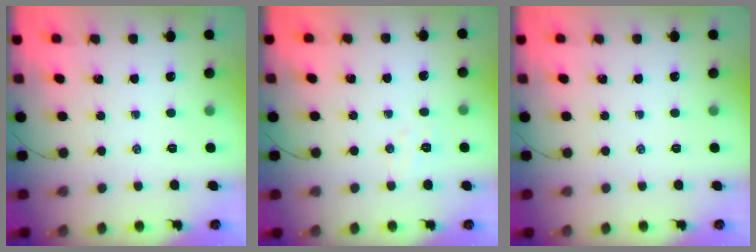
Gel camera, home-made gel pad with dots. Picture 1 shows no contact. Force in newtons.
{"total": 4.6, "press": 4.5, "slide": 1.0}
{"total": 0.0}